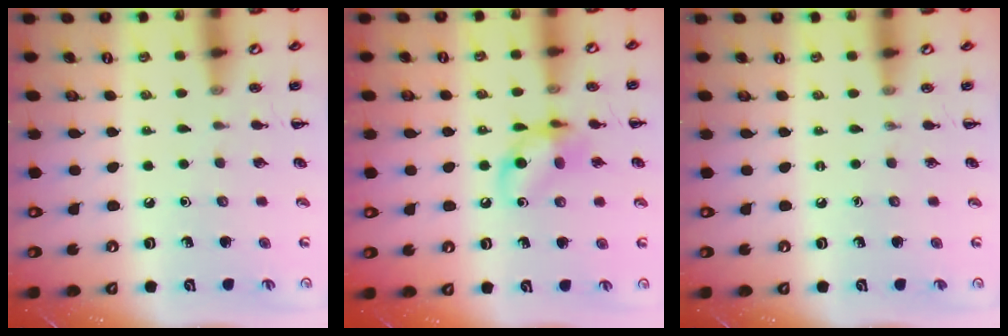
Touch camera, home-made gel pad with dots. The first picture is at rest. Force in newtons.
{"total": 11.3, "press": 11.2, "slide": 1.4}
{"total": 0.0}